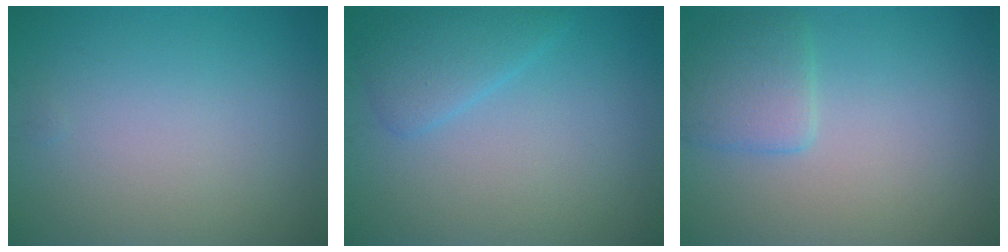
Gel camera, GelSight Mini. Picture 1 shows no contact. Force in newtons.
{"total": 2.6, "press": 2.6, "slide": 0.1}
{"total": 2.7, "press": 2.7, "slide": 0.2}